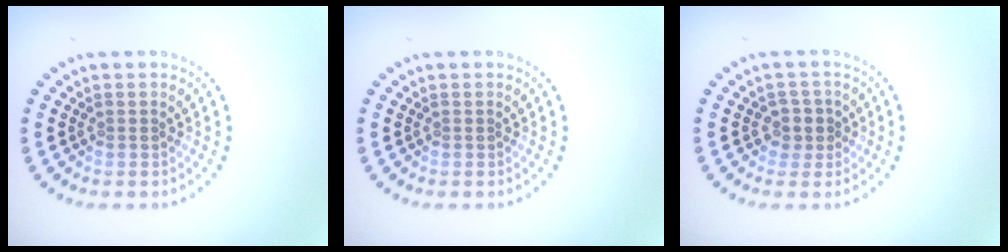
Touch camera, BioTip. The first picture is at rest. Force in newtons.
{"total": 0.0}
{"total": 1.7, "press": 1.4, "slide": 1.0}